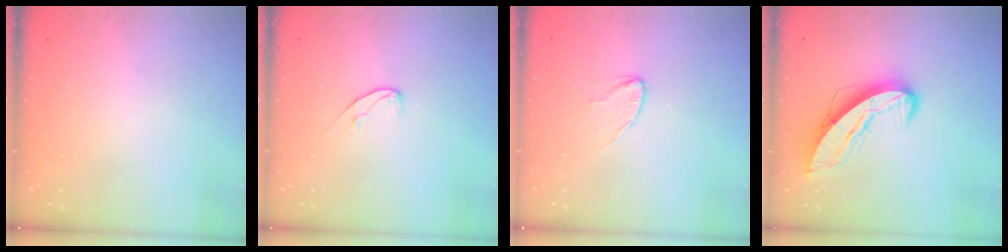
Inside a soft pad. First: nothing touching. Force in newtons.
{"total": 6.1, "press": 6.1, "slide": 0.5}
{"total": 3.8, "press": 3.8, "slide": 0.4}
{"total": 11.0, "press": 11.0, "slide": 1.1}